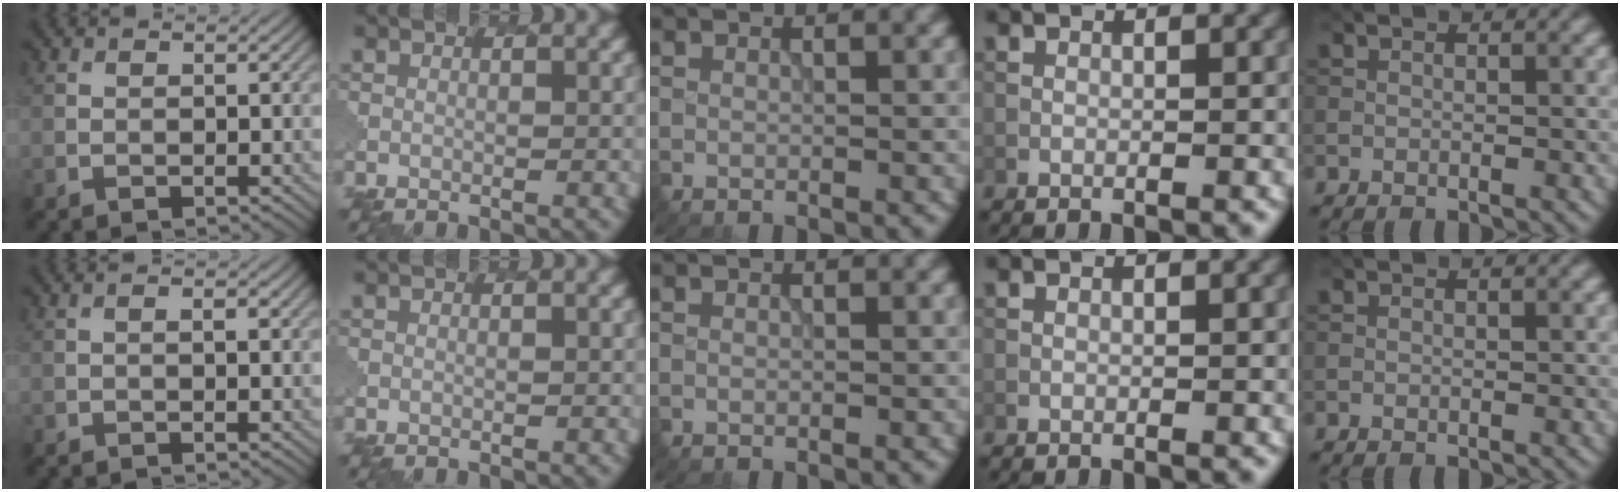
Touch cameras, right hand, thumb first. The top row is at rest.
{"thumb": {"total": 1.0, "force": [0.2, 0.3, 1.0], "torque": [-0.014, -0.001, 0.002]}}